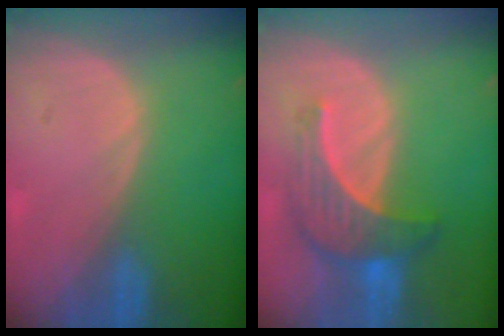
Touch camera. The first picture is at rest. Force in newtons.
{"total": 7.1, "press": 6.8, "slide": 2.2}